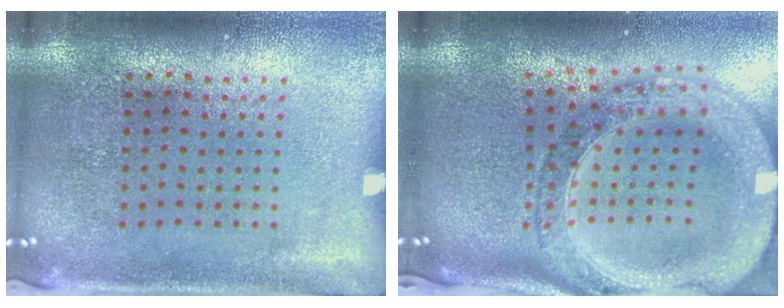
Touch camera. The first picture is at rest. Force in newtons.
{"total": 3.0, "press": 2.5, "slide": 1.6}